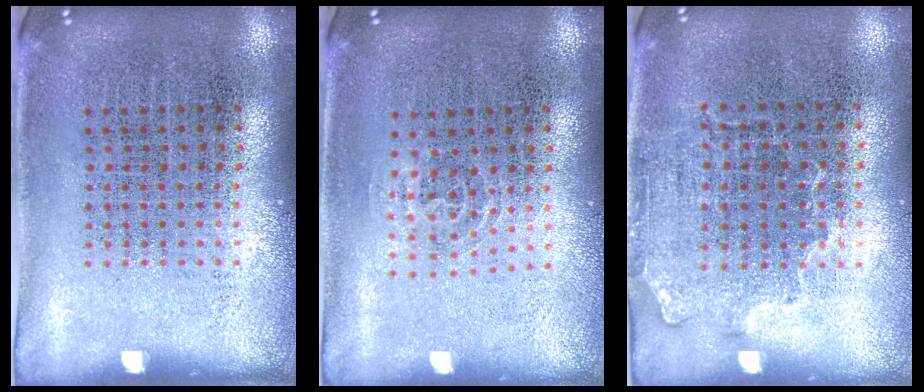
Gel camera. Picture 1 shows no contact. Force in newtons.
{"total": 0.9, "press": 0.5, "slide": 0.8}
{"total": 1.4, "press": 1.1, "slide": 0.8}